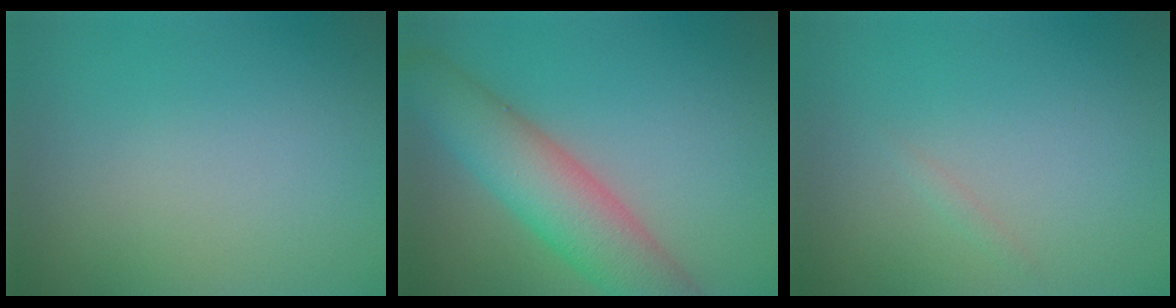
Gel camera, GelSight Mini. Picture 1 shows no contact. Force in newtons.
{"total": 7.7, "press": 7.7, "slide": 0.3}
{"total": 0.6, "press": 0.5, "slide": 0.1}